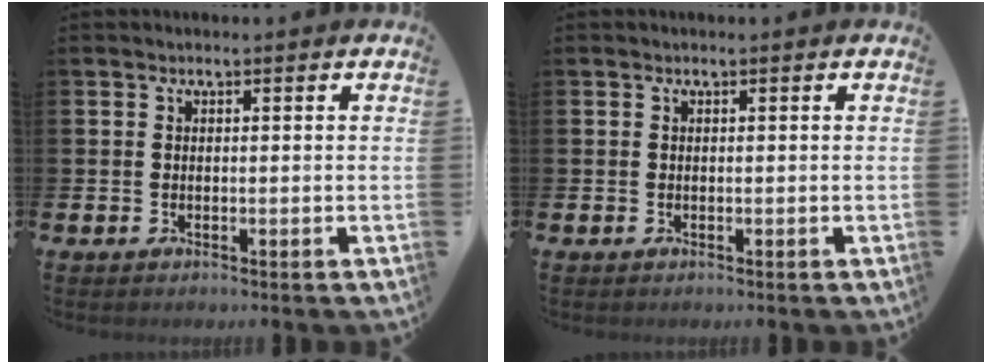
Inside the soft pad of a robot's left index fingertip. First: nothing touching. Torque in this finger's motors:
{"motor_torque": [-0.02, 0.01, 0.00, 0.00]}